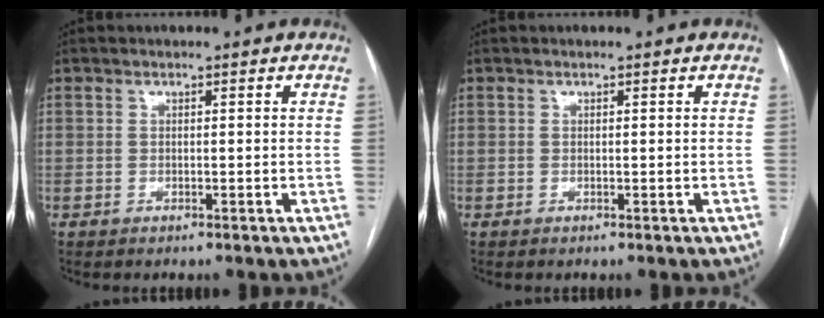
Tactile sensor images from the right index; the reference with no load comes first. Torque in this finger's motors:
{"motor_torque": [-0.20, 0.14, 0.09, 0.01]}